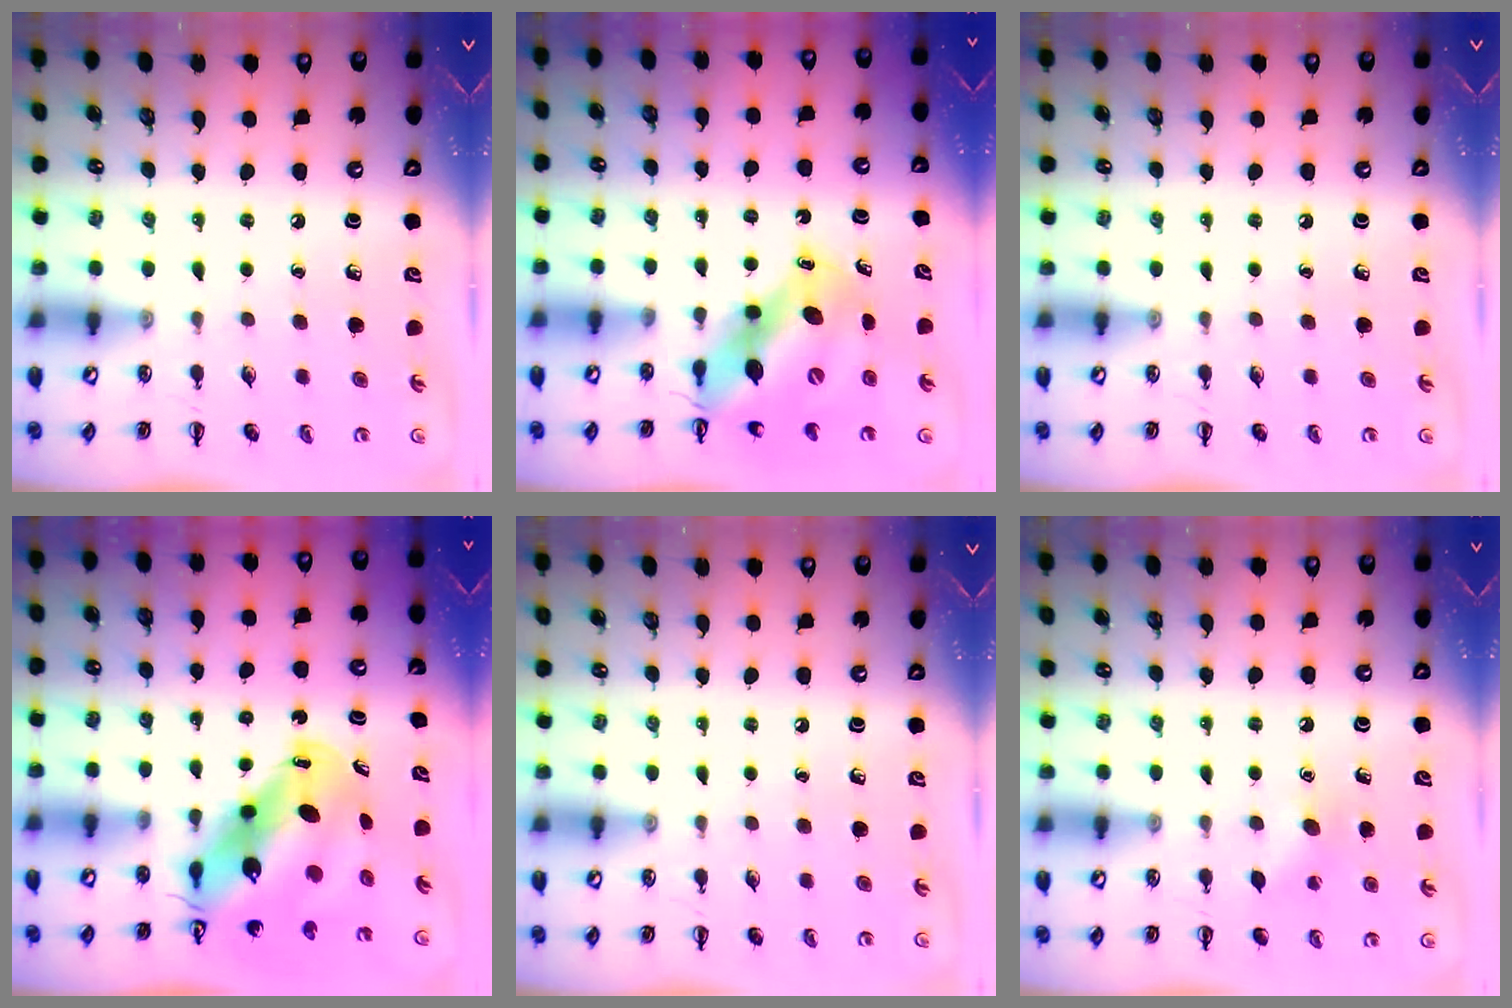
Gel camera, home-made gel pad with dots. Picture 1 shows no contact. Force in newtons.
{"total": 10.8, "press": 10.4, "slide": 2.8}
{"total": 0.0}
{"total": 13.6, "press": 13.1, "slide": 3.7}
{"total": 0.0}
{"total": 5.1, "press": 4.9, "slide": 1.5}